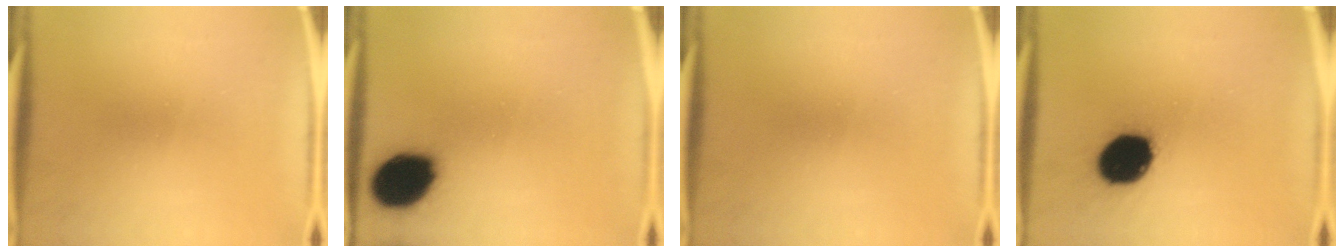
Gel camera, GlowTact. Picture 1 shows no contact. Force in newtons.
{"total": 14.1}
{"total": 0.0}
{"total": 16.1}